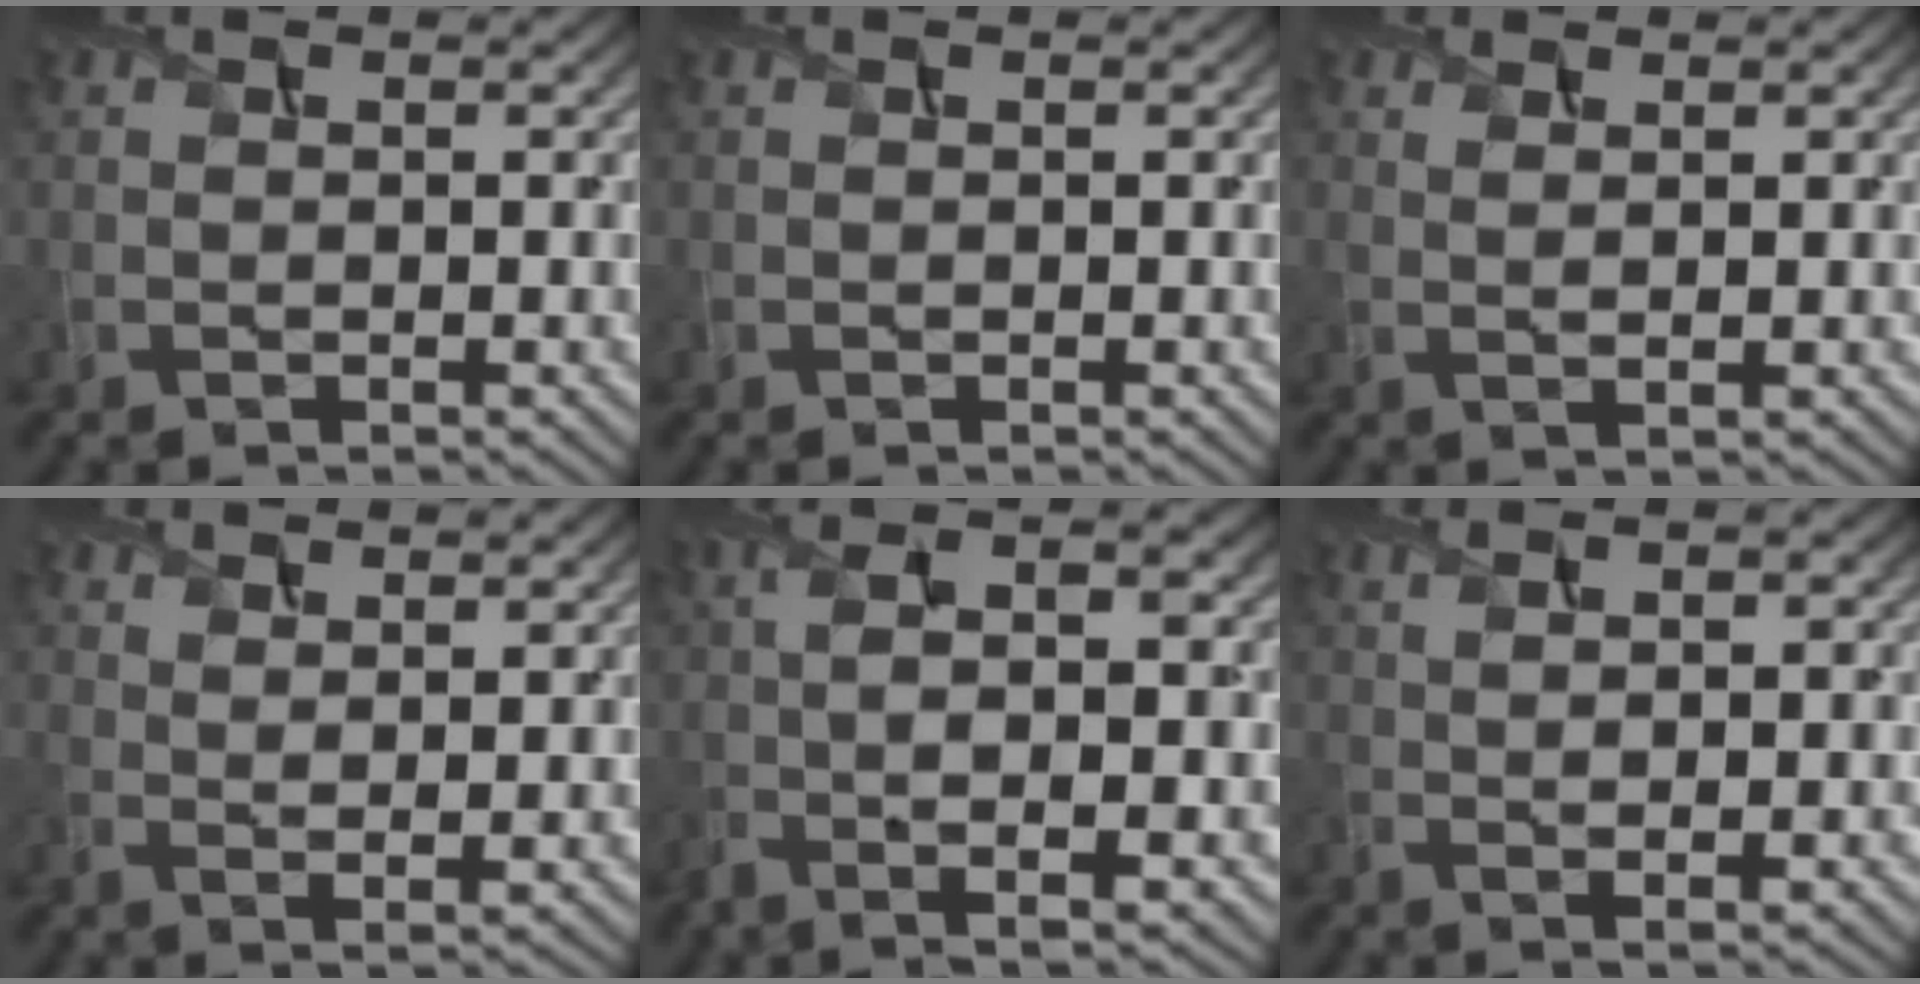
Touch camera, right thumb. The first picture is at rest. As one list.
[{"total": 0.0}, {"total": 1.5, "force": [0.9, 0.3, 1.2], "torque": [-0.023, 0.001, 0.015]}, {"total": 3.0, "force": [2.0, 0.8, 2.1], "torque": [-0.044, -0.005, 0.042]}, {"total": 10.1, "force": [-1.5, 3.2, 9.5], "torque": [-0.190, -0.006, -0.019]}, {"total": 3.7, "force": [0.4, 0.8, 3.6], "torque": [-0.069, 0.004, 0.011]}]